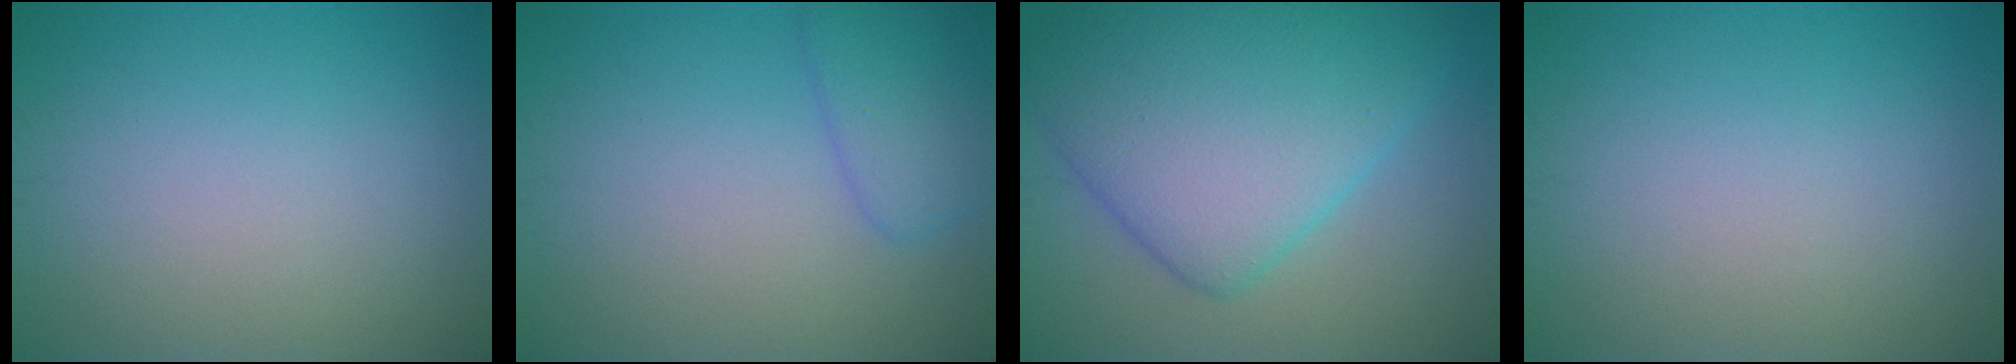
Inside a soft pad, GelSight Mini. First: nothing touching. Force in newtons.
{"total": 2.7, "press": 2.7, "slide": 0.2}
{"total": 10.1, "press": 10.1, "slide": 0.2}
{"total": 0.0}